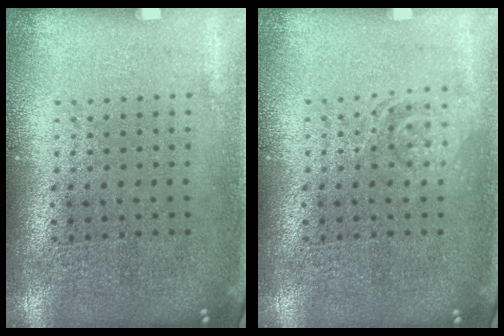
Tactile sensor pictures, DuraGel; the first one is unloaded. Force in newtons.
{"total": 1.5, "press": 1.5, "slide": 0.3}